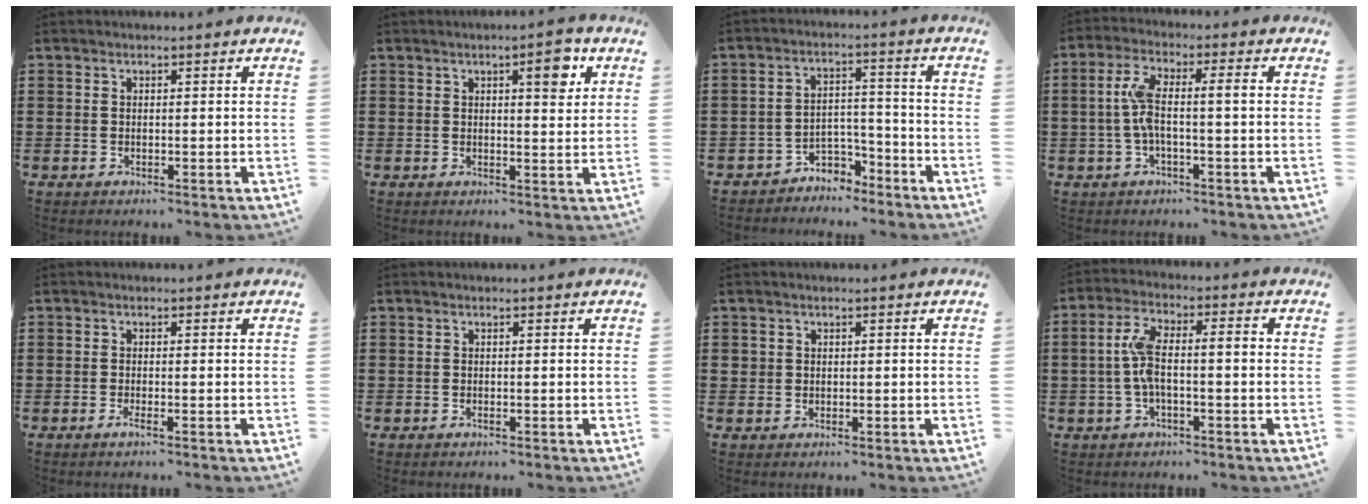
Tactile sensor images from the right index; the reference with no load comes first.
{"total": 4.6, "force": [2.2, 1.3, 3.8], "torque": [-0.055, 0.000, 0.031]}
{"total": 4.0, "force": [-3.6, 1.7, 0.4], "torque": [-0.016, 0.011, -0.074]}
{"total": 6.0, "force": [-0.5, 1.2, 5.8], "torque": [-0.127, -0.003, -0.021]}
{"total": 1.2, "force": [-0.7, 0.1, 1.0], "torque": [-0.024, -0.006, -0.015]}
{"total": 0.0}
{"total": 1.1, "force": [0.3, 1.1, 0.1], "torque": [-0.005, 0.006, 0.005]}
{"total": 6.3, "force": [-0.5, 2.0, 6.0], "torque": [-0.130, 0.005, -0.017]}